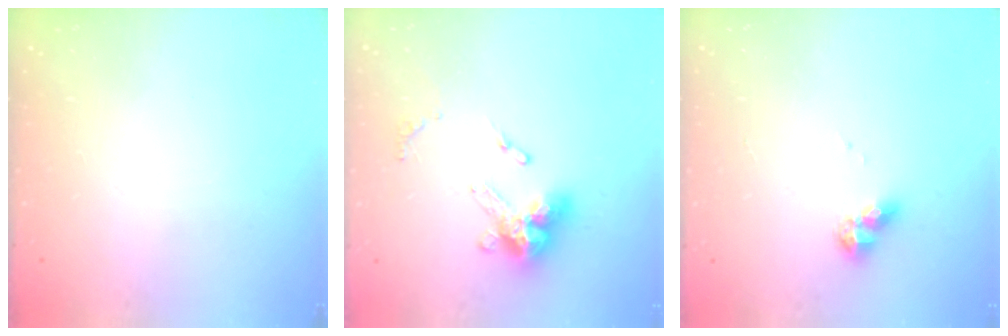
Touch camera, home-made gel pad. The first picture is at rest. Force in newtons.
{"total": 12.1, "press": 12.0, "slide": 1.1}
{"total": 6.4, "press": 6.4, "slide": 0.7}